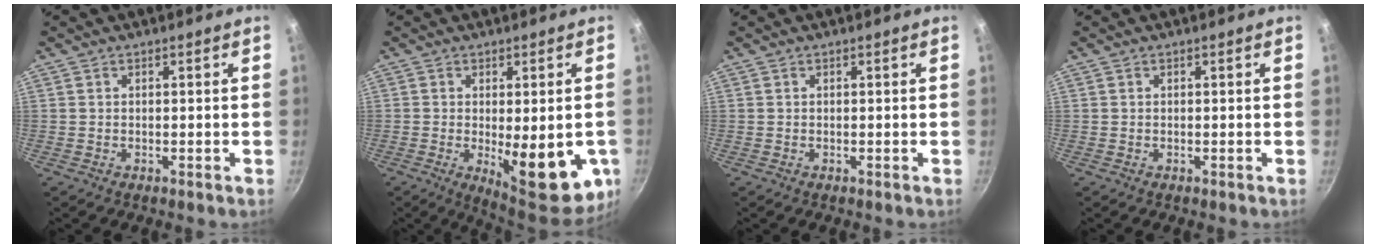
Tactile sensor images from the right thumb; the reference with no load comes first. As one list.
[{"total": 16.9, "force": [-3.8, 6.4, 15.1], "torque": [-0.164, -0.020, -0.036]}, {"total": 0.0}, {"total": 0.0}]